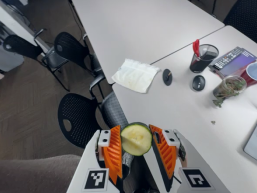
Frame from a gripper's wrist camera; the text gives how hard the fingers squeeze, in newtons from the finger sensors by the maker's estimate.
{"total": 8.3, "left": 7.8, "right": 8.7}